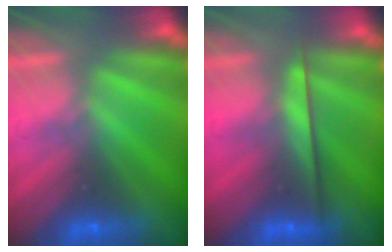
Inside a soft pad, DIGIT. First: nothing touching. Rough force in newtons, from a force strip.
{"total": 2.4}